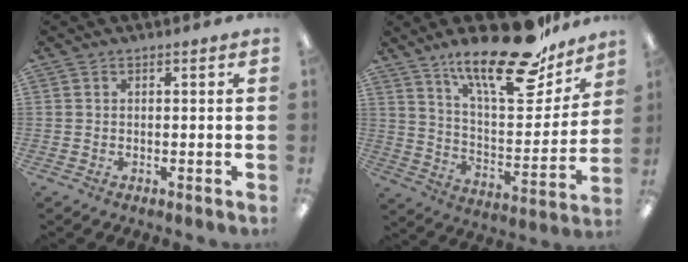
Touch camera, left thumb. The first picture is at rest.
{"total": 23.9, "force": [17.6, 7.4, 14.4], "torque": [-0.213, -0.115, 0.291]}